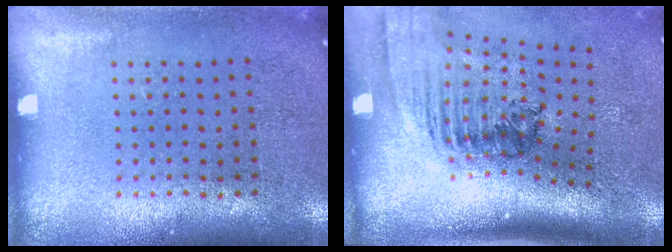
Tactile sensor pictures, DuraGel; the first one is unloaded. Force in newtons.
{"total": 2.4, "press": 1.7, "slide": 1.8}